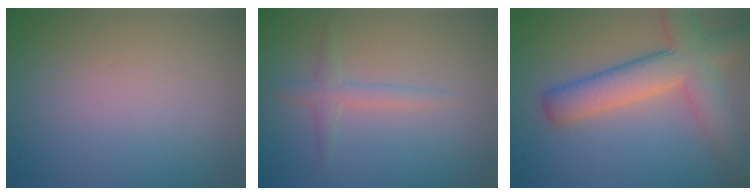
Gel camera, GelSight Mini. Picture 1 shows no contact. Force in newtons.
{"total": 1.7, "press": 1.7, "slide": 0.0}
{"total": 7.5, "press": 7.5, "slide": 0.3}